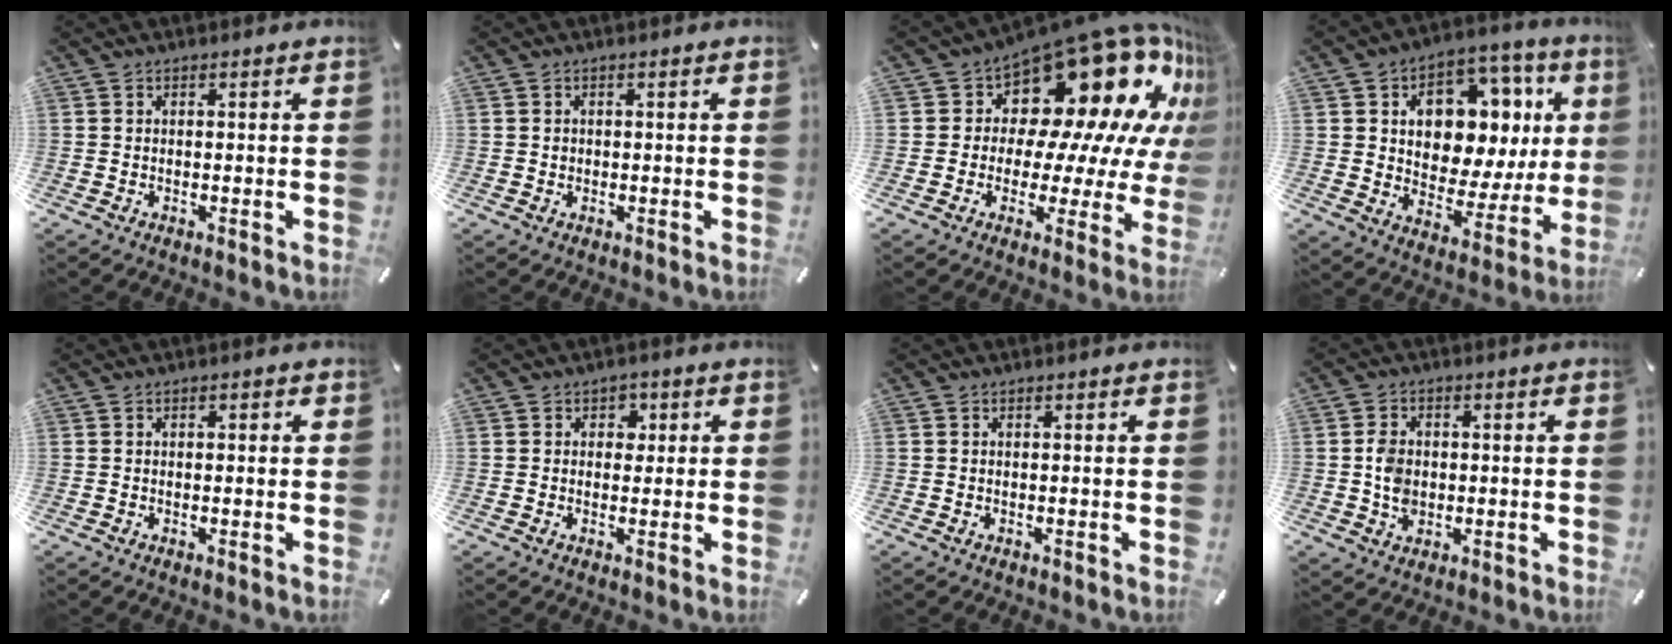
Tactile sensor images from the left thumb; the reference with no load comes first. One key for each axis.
{"total": 0.7, "fx": -0.1, "fy": 0.6, "fz": 0.2, "tx": -0.004, "ty": 0.005, "tz": -0.004}
{"total": 21.5, "fx": 13.2, "fy": 11.9, "fz": 12.2, "tx": -0.162, "ty": -0.120, "tz": 0.237}
{"total": 13.2, "fx": 5.2, "fy": 9.3, "fz": 7.8, "tx": -0.103, "ty": -0.054, "tz": 0.090}
{"total": 0.7, "fx": -0.1, "fy": 0.4, "fz": 0.5, "tx": -0.010, "ty": 0.002, "tz": -0.002}
{"total": 2.5, "fx": 0.1, "fy": 2.3, "fz": 1.0, "tx": -0.007, "ty": 0.001, "tz": -0.006}
{"total": 0.0}
{"total": 5.4, "fx": -0.4, "fy": 4.4, "fz": 3.2, "tx": -0.072, "ty": -0.001, "tz": -0.012}